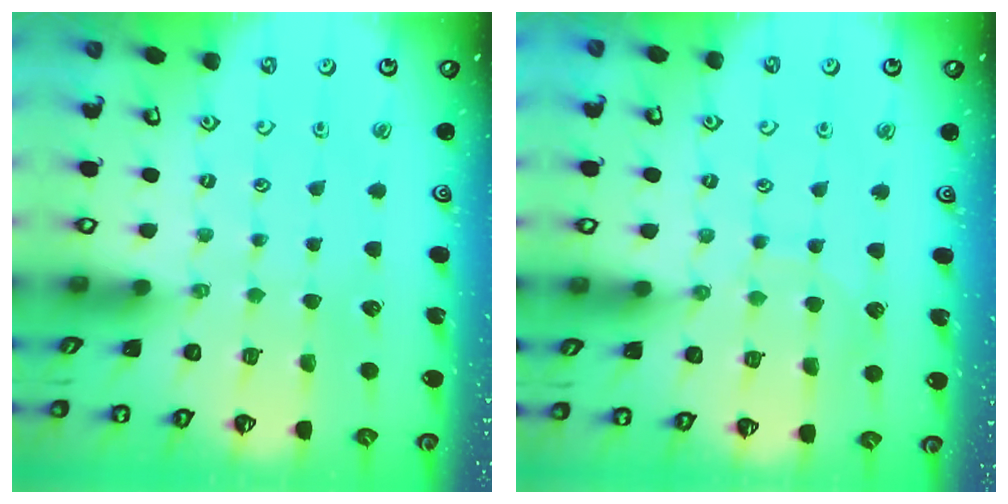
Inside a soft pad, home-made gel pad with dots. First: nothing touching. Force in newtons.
{"total": 6.7, "press": 6.7, "slide": 0.2}